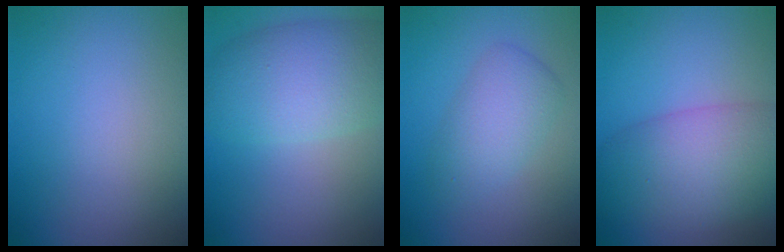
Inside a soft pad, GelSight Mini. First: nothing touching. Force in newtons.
{"total": 7.6, "press": 7.6, "slide": 0.1}
{"total": 3.5, "press": 3.5, "slide": 0.1}
{"total": 8.0, "press": 7.9, "slide": 0.5}